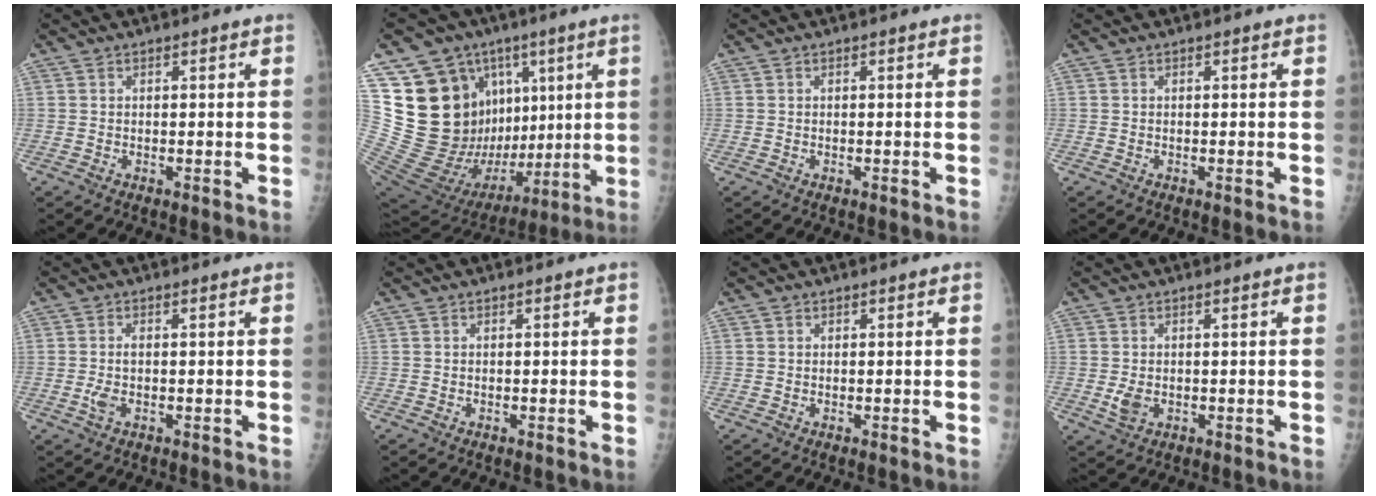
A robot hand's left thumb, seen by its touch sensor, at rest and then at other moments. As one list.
[{"total": 28.8, "force": [7.4, 20.1, 19.3], "torque": [-0.301, 0.004, 0.151]}, {"total": 0.0}, {"total": 0.0}, {"total": 2.3, "force": [-0.5, 0.9, 2.1], "torque": [-0.057, 0.005, -0.009]}, {"total": 0.0}, {"total": 0.0}, {"total": 2.5, "force": [-0.2, 1.8, 1.8], "torque": [-0.033, -0.006, 0.000]}]